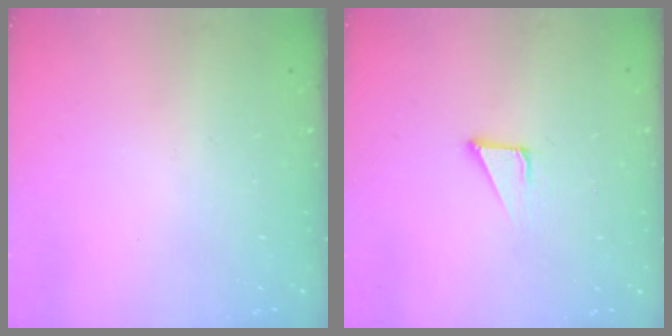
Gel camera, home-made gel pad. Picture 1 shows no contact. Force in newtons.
{"total": 2.1, "press": 2.1, "slide": 0.1}